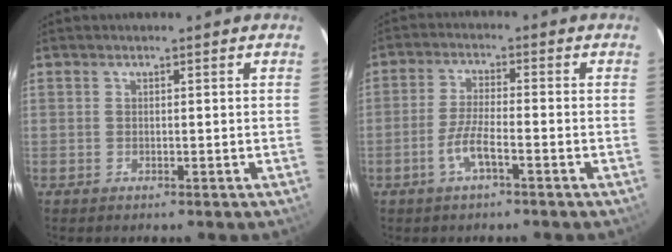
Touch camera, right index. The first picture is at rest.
{"total": 5.2, "force": [-2.8, 0.8, 4.3], "torque": [-0.093, -0.002, -0.055]}